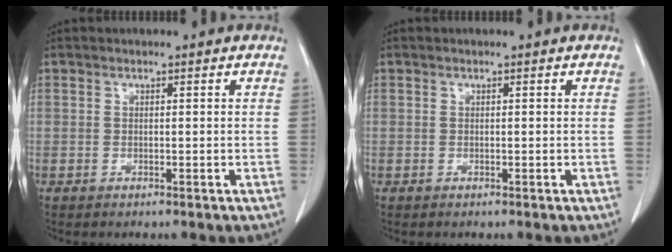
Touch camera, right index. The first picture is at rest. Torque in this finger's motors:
{"motor_torque": [-0.06, 0.07, 0.00, 0.00]}